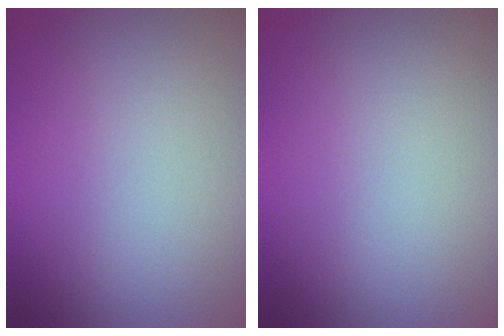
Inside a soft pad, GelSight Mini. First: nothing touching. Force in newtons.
{"total": 0.0}